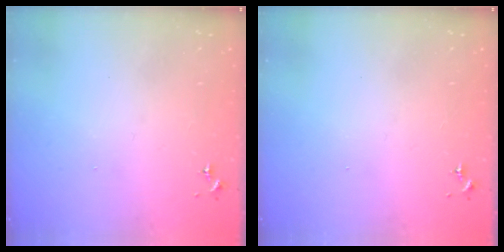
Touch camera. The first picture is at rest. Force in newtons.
{"total": 0.0}